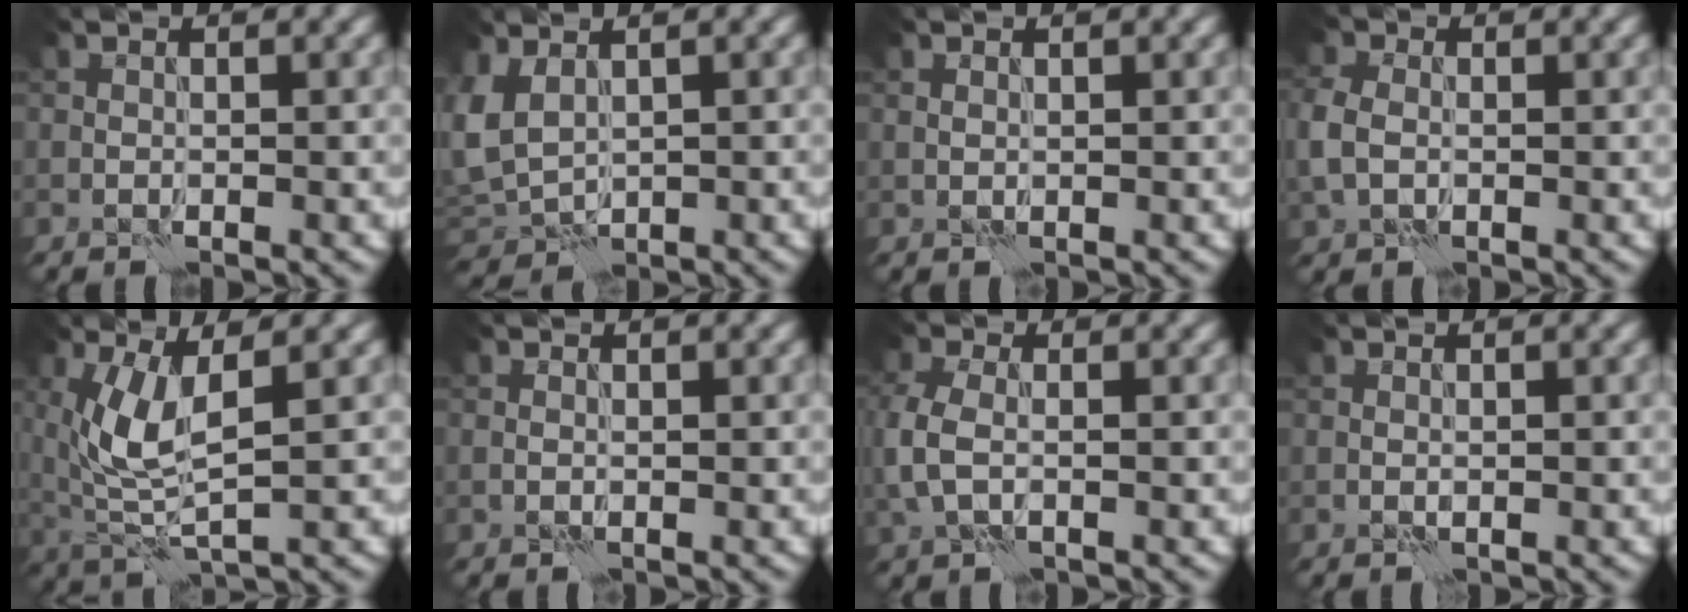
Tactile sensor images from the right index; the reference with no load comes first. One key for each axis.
{"total": 3.2, "fx": 0.7, "fy": 2.3, "fz": 2.1, "tx": -0.061, "ty": 0.005, "tz": 0.014}
{"total": 0.0}
{"total": 2.9, "fx": -0.3, "fy": 2.3, "fz": 1.8, "tx": -0.051, "ty": 0.007, "tz": -0.012}
{"total": 5.1, "fx": 1.3, "fy": 1.8, "fz": 4.5, "tx": -0.107, "ty": -0.005, "tz": 0.034}
{"total": 0.0}
{"total": 3.6, "fx": -0.2, "fy": 2.3, "fz": 2.7, "tx": -0.076, "ty": 0.005, "tz": -0.011}
{"total": 0.0}